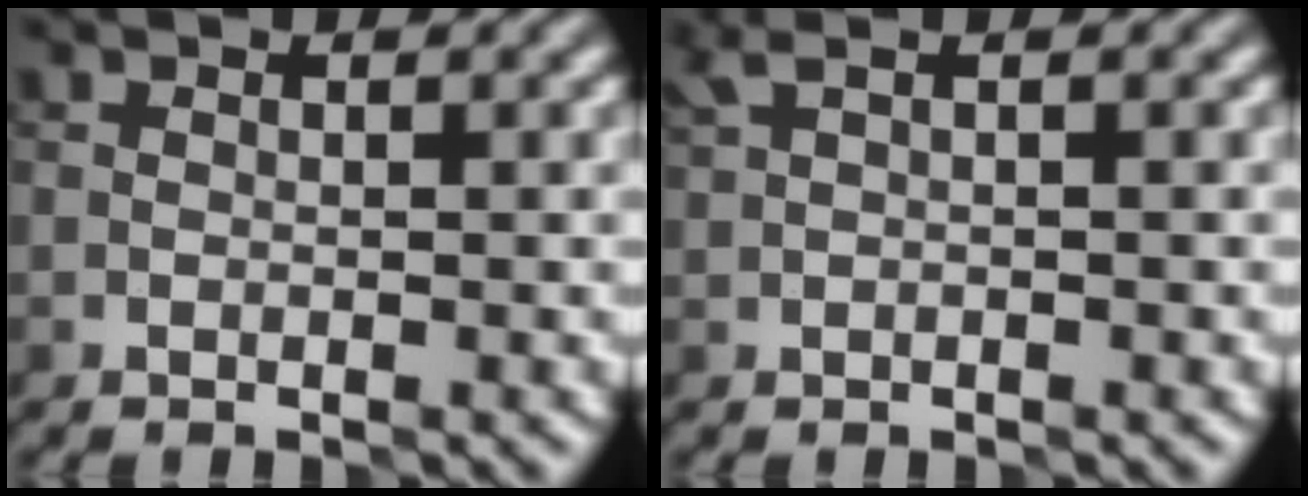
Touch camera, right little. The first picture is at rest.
{"total": 1.1, "force": [0.5, 0.2, 0.9], "torque": [-0.020, 0.005, 0.009]}